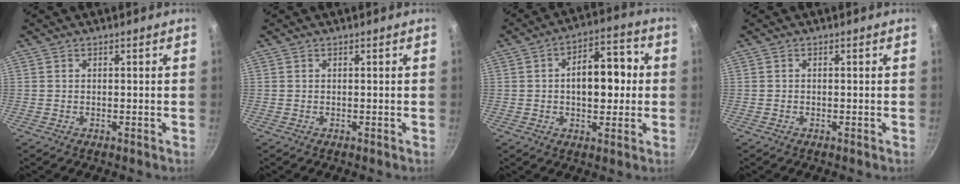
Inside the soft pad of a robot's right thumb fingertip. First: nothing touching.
{"total": 0.0}
{"total": 12.0, "force": [0.7, 6.7, 10.0], "torque": [-0.119, 0.025, 0.005]}
{"total": 0.0}